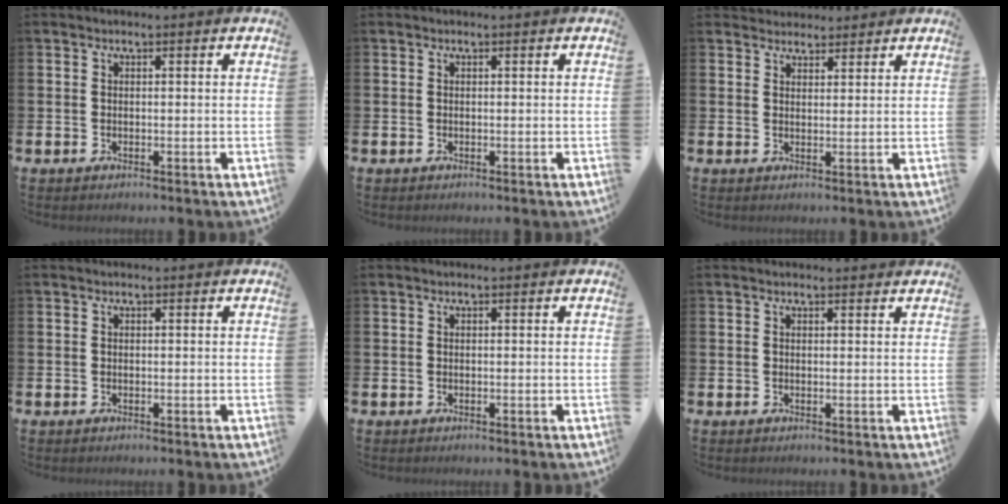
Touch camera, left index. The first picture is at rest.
{"total": 0.0}
{"total": 2.9, "force": [2.7, 1.0, -0.2], "torque": [0.010, -0.013, 0.048]}
{"total": 0.0}
{"total": 0.0}
{"total": 0.7, "force": [0.7, 0.2, 0.2], "torque": [0.006, -0.002, 0.010]}